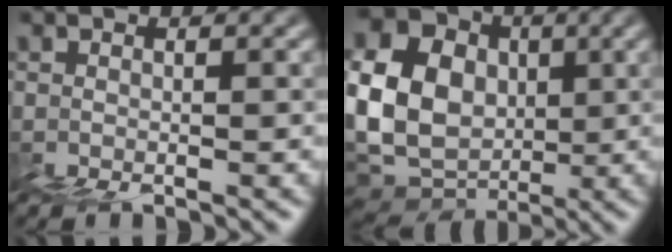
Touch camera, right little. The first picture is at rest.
{"total": 12.4, "force": [2.6, 10.8, 5.5], "torque": [-0.146, 0.016, 0.047]}